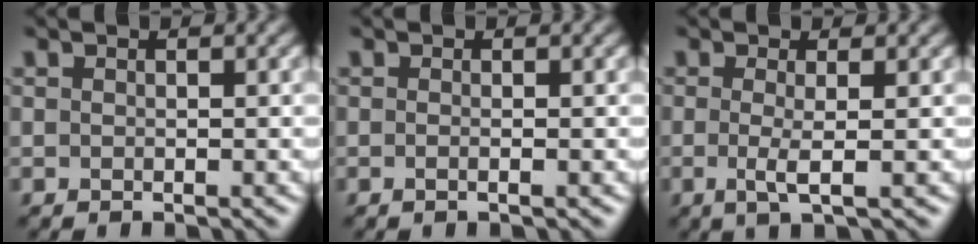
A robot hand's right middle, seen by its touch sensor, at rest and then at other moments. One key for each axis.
{"total": 0.6, "fx": -0.2, "fy": 0.1, "fz": 0.5, "tx": -0.008, "ty": 0.000, "tz": -0.008}
{"total": 2.2, "fx": -0.4, "fy": 0.2, "fz": 2.1, "tx": -0.043, "ty": -0.008, "tz": -0.008}